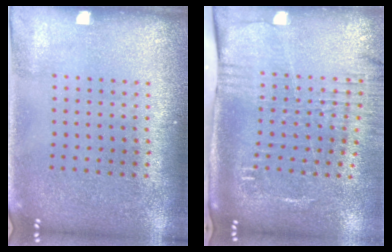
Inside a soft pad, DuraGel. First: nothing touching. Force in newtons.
{"total": 2.8, "press": 2.1, "slide": 1.7}